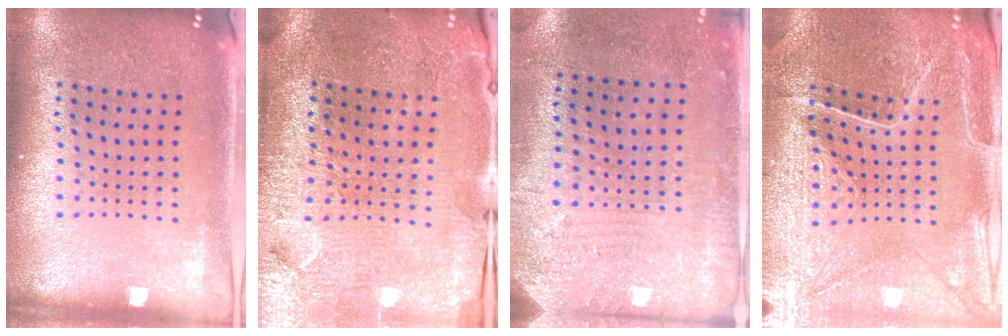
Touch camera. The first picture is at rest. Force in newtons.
{"total": 3.7, "press": 3.5, "slide": 1.2}
{"total": 2.8, "press": 2.3, "slide": 1.7}
{"total": 2.7, "press": 2.7, "slide": 0.2}